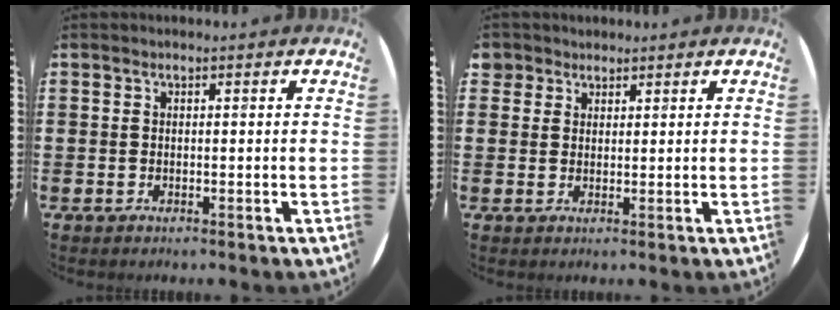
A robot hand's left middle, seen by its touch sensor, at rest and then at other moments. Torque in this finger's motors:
{"motor_torque": [0.09, -0.09, 0.00, 0.04]}